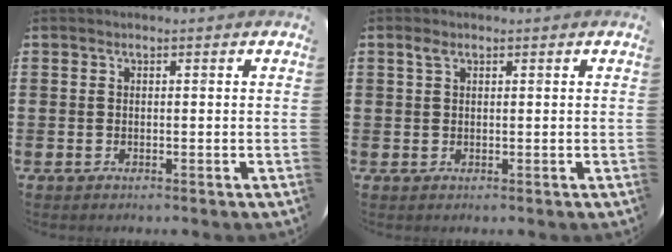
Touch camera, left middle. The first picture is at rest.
{"total": 1.2, "force": [0.7, 0.7, 0.7], "torque": [-0.015, 0.006, 0.012]}